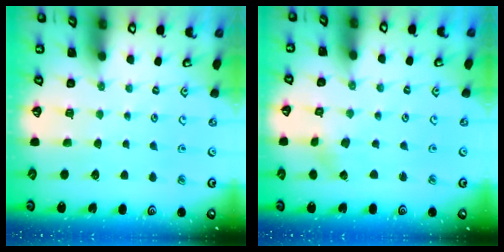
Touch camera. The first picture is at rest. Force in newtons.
{"total": 1.5, "press": 1.5, "slide": 0.1}